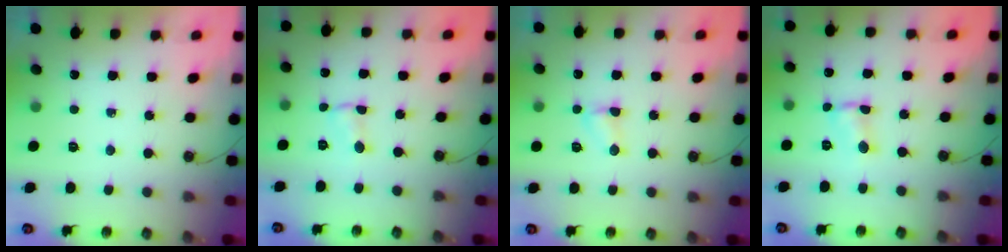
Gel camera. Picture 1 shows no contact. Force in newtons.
{"total": 3.2, "press": 1.0, "slide": 3.0}
{"total": 3.3, "press": 3.3, "slide": 0.2}
{"total": 2.5, "press": 2.5, "slide": 0.2}